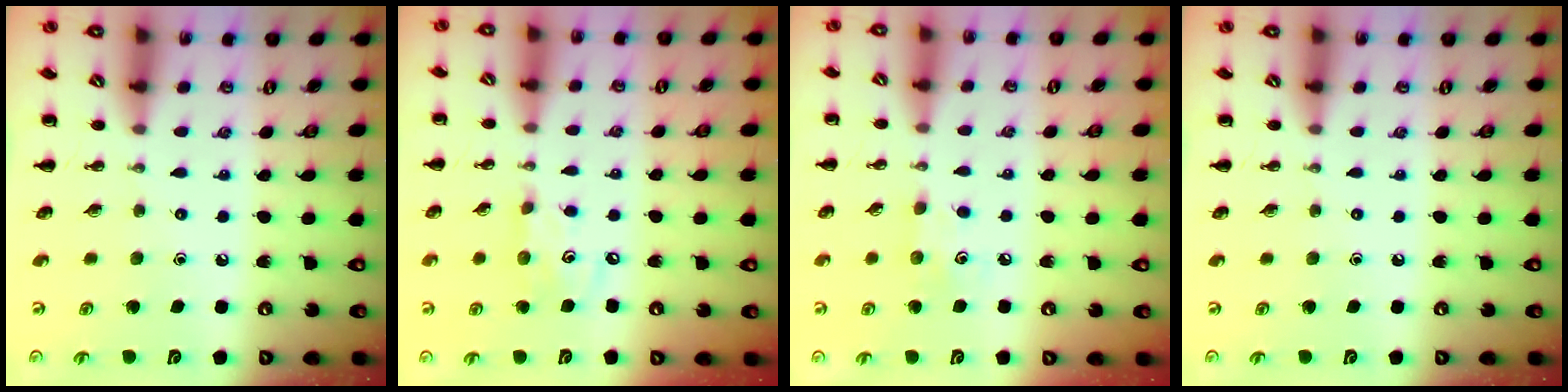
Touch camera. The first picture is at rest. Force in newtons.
{"total": 5.6, "press": 5.5, "slide": 1.1}
{"total": 5.9, "press": 5.7, "slide": 1.5}
{"total": 0.0}